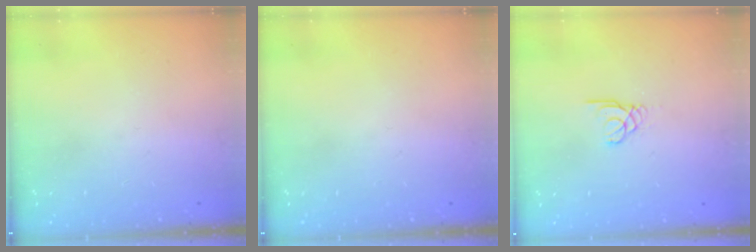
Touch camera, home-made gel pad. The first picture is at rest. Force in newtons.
{"total": 0.0}
{"total": 1.7, "press": 1.7, "slide": 0.2}